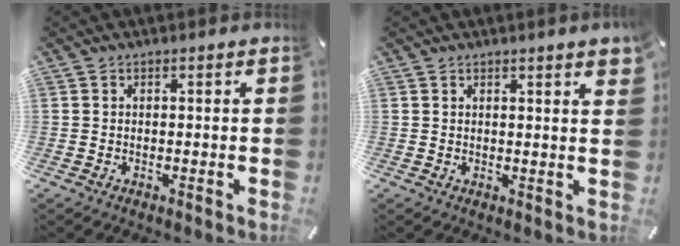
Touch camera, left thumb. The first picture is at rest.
{"total": 2.3, "force": [1.4, 0.0, 1.9], "torque": [-0.037, -0.001, 0.024]}